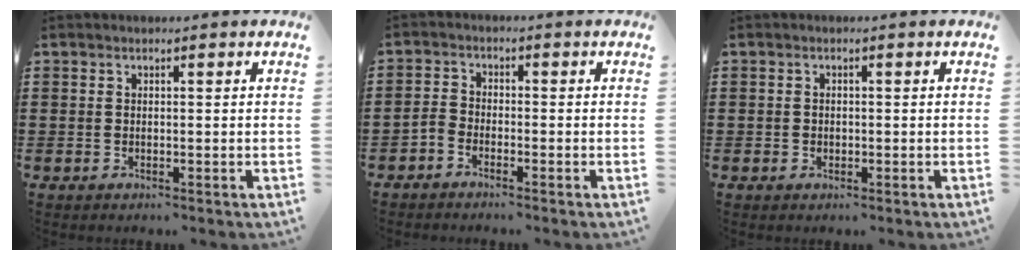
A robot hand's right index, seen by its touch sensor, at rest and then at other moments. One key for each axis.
{"total": 2.0, "fx": -1.8, "fy": 0.5, "fz": 0.4, "tx": -0.020, "ty": 0.005, "tz": -0.040}
{"total": 0.7, "fx": -0.2, "fy": 0.7, "fz": 0.2, "tx": -0.005, "ty": 0.003, "tz": -0.005}